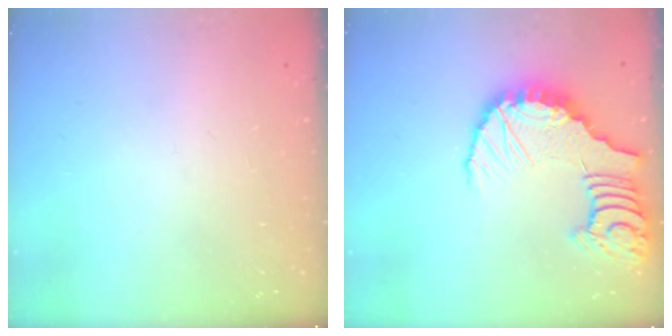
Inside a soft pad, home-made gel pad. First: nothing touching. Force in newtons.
{"total": 13.0, "press": 12.8, "slide": 1.9}